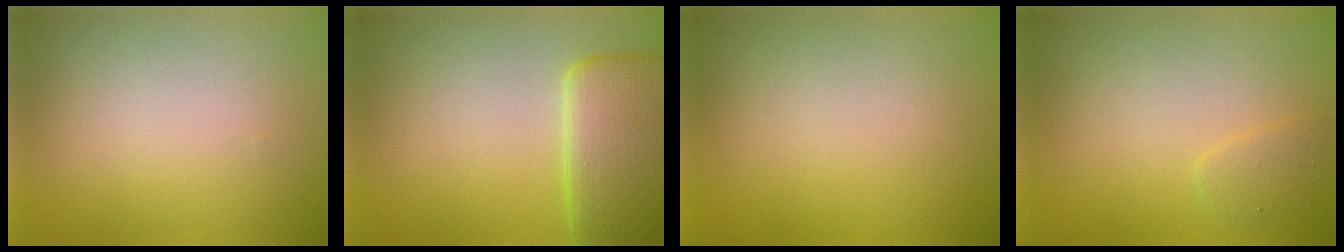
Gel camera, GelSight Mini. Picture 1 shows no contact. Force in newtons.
{"total": 6.8, "press": 6.8, "slide": 0.5}
{"total": 0.0}
{"total": 1.1, "press": 1.1, "slide": 0.1}